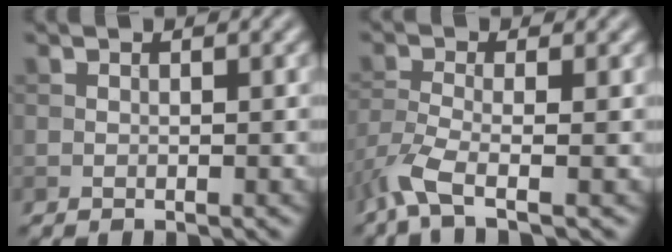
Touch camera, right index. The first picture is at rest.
{"total": 4.3, "force": [-2.7, 1.0, 3.1], "torque": [-0.079, -0.012, -0.066]}